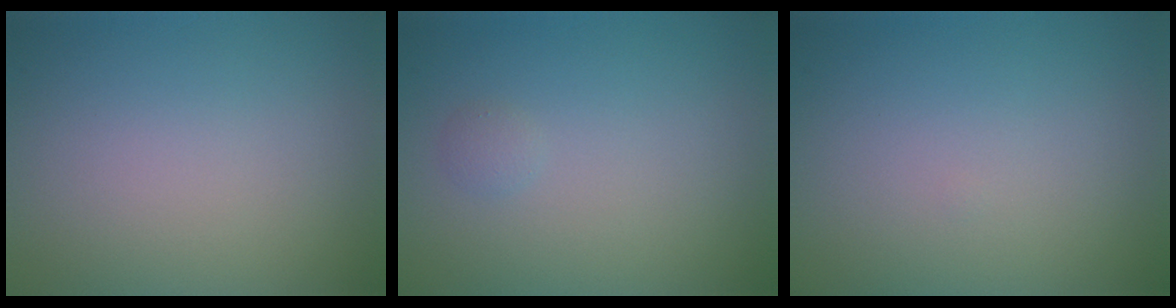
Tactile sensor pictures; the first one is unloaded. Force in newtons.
{"total": 0.6, "press": 0.6, "slide": 0.0}
{"total": 0.0}